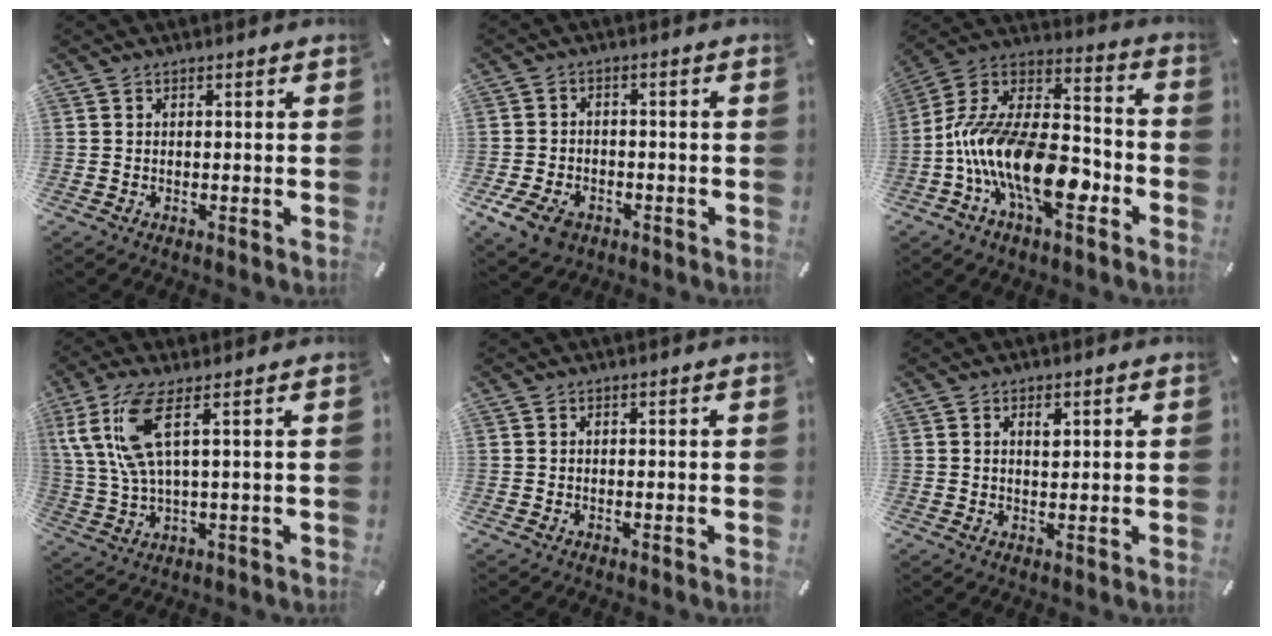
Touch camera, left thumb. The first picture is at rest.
{"total": 6.4, "force": [-3.4, 4.4, 3.1], "torque": [-0.078, 0.012, -0.066]}
{"total": 19.5, "force": [-8.8, 10.4, 13.9], "torque": [-0.285, 0.019, -0.149]}
{"total": 11.4, "force": [3.8, 3.6, 10.1], "torque": [-0.223, -0.007, 0.067]}
{"total": 0.0}
{"total": 2.4, "force": [1.0, 1.3, 1.8], "torque": [-0.015, -0.006, 0.012]}